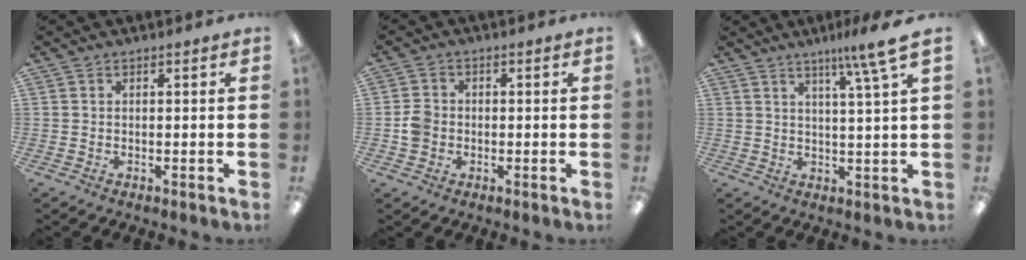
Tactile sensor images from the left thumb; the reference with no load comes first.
{"total": 4.6, "force": [-0.7, 4.2, 1.8], "torque": [-0.025, 0.008, -0.013]}
{"total": 7.9, "force": [5.4, -0.7, 5.8], "torque": [-0.095, -0.032, 0.083]}